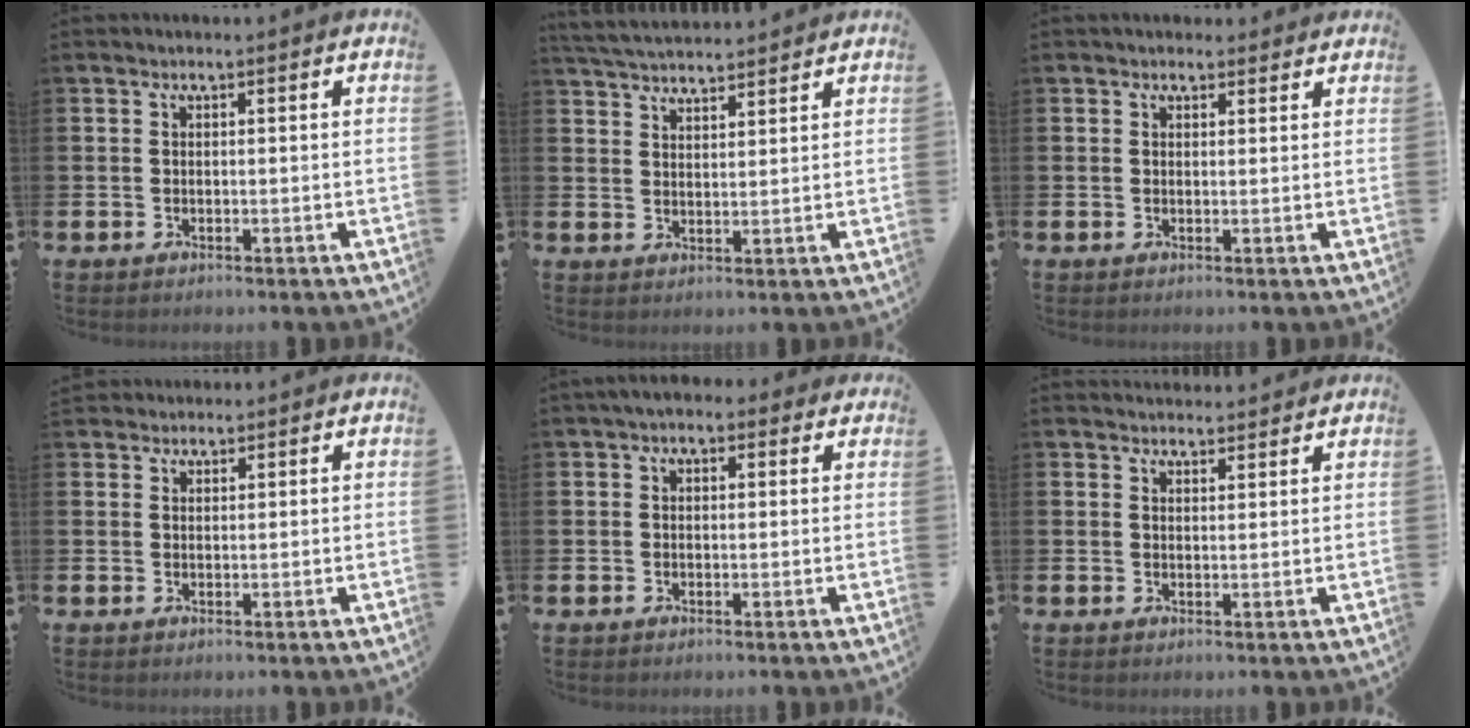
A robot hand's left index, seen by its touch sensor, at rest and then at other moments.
{"total": 4.3, "force": [4.2, 0.4, 0.4], "torque": [-0.021, -0.021, 0.078]}
{"total": 1.6, "force": [1.4, 0.8, 0.0], "torque": [0.006, 0.003, 0.024]}
{"total": 1.8, "force": [1.7, 0.6, -0.1], "torque": [0.008, -0.002, 0.031]}
{"total": 1.9, "force": [1.3, 1.2, 0.7], "torque": [-0.017, 0.009, 0.022]}
{"total": 2.6, "force": [2.5, 0.4, -0.1], "torque": [0.012, -0.017, 0.043]}